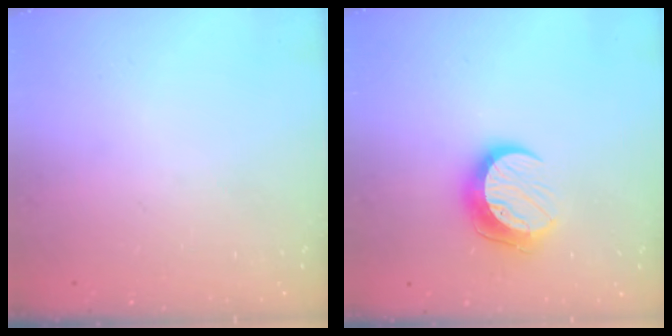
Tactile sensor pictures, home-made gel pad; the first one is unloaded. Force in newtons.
{"total": 10.7, "press": 10.7, "slide": 0.8}